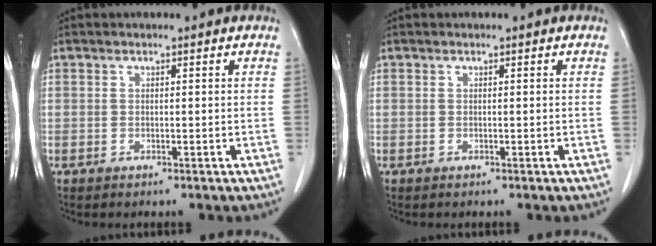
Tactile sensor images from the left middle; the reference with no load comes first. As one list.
[{"total": 0.0}]